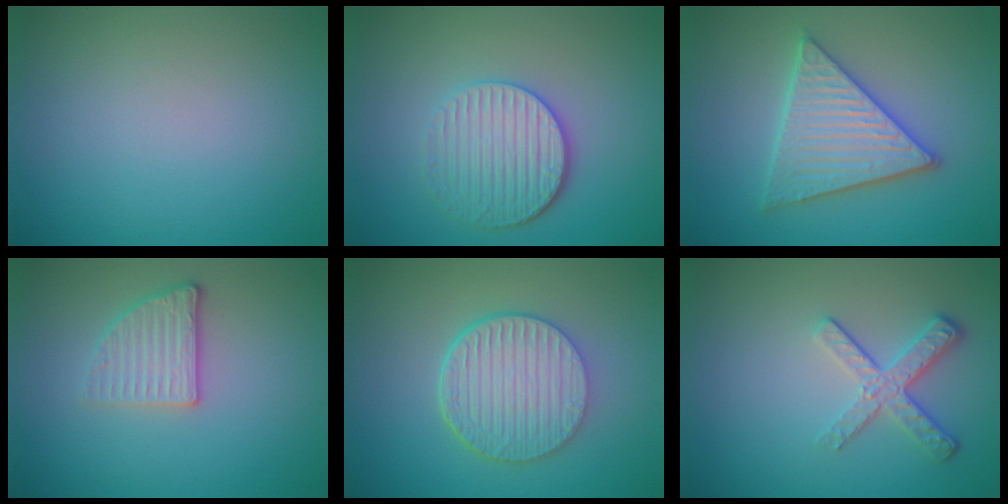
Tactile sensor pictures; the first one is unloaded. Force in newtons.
{"total": 4.0, "press": 3.4, "slide": 2.0}
{"total": 5.6, "press": 5.6, "slide": 0.7}
{"total": 2.6, "press": 2.3, "slide": 1.3}
{"total": 6.6, "press": 4.7, "slide": 4.6}
{"total": 3.4, "press": 2.6, "slide": 2.2}